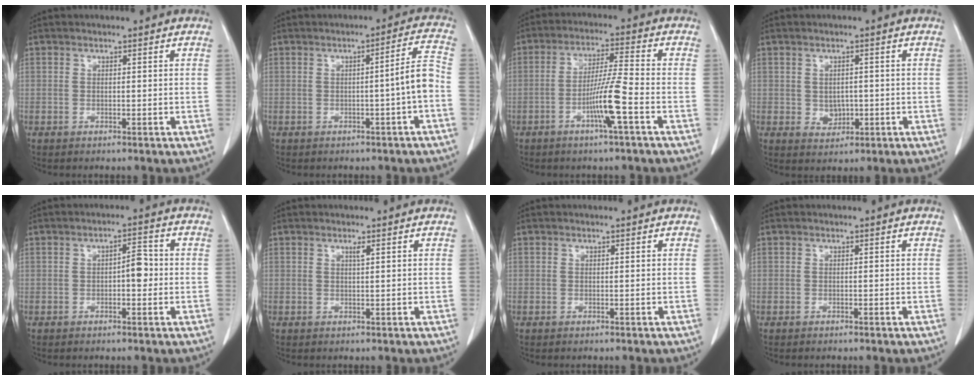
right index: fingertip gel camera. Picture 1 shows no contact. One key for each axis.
{"total": 4.8, "fx": -1.4, "fy": -0.7, "fz": 4.5, "tx": -0.058, "ty": 0.007, "tz": -0.021}
{"total": 7.6, "fx": -3.0, "fy": -0.7, "fz": 6.9, "tx": -0.134, "ty": -0.003, "tz": -0.057}
{"total": 2.6, "fx": -0.2, "fy": 2.1, "fz": 1.6, "tx": -0.022, "ty": 0.000, "tz": 0.004}
{"total": 3.2, "fx": -0.4, "fy": 1.2, "fz": 3.0, "tx": -0.040, "ty": 0.007, "tz": -0.007}
{"total": 0.7, "fx": 0.4, "fy": -0.1, "fz": 0.6, "tx": -0.013, "ty": -0.002, "tz": 0.008}
{"total": 0.0}
{"total": 0.0}